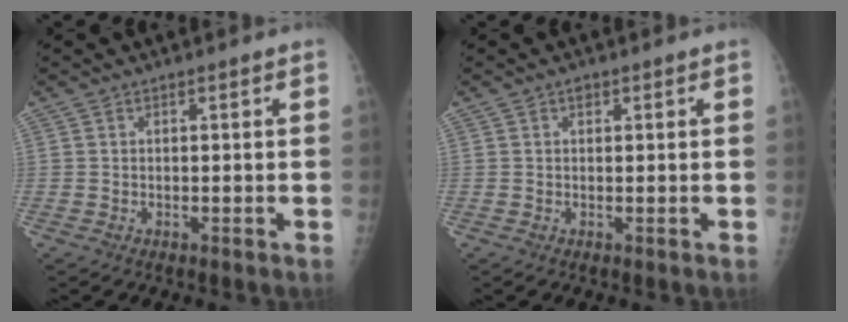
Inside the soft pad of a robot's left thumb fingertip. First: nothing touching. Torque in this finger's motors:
{"motor_torque": [0.11, -0.01, 0.13, 0.06, 0.00]}